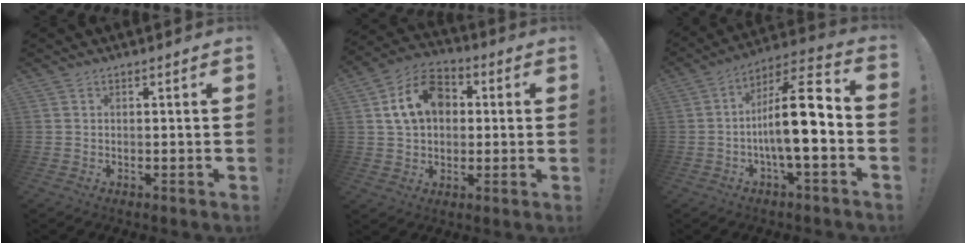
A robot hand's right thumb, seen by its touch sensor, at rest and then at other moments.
{"total": 14.2, "force": [3.8, 10.7, 8.6], "torque": [-0.138, 0.008, 0.081]}
{"total": 17.9, "force": [-2.5, 5.6, 16.8], "torque": [-0.265, 0.019, -0.042]}